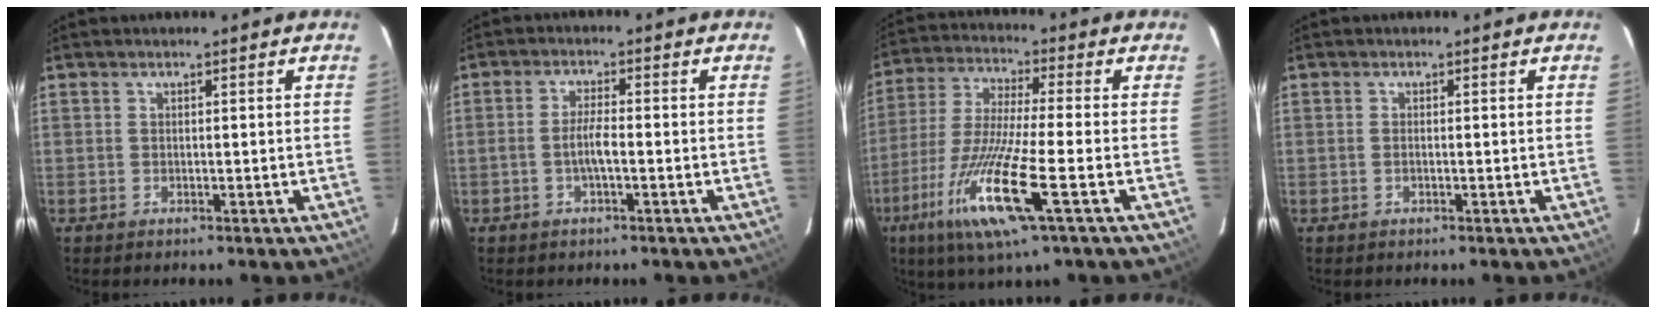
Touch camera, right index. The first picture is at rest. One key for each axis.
{"total": 3.3, "fx": -1.1, "fy": 0.4, "fz": 3.1, "tx": -0.061, "ty": 0.005, "tz": -0.019}
{"total": 16.4, "fx": -6.9, "fy": 1.0, "fz": 14.9, "tx": -0.314, "ty": -0.030, "tz": -0.136}
{"total": 0.5, "fx": -0.1, "fy": 0.3, "fz": 0.4, "tx": -0.007, "ty": 0.003, "tz": -0.002}